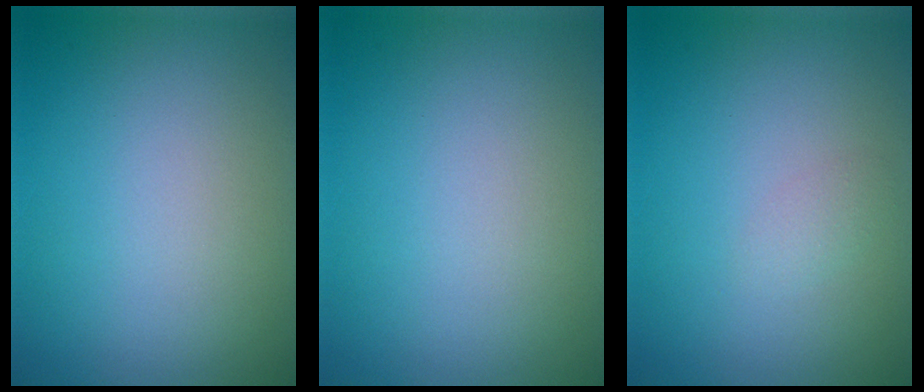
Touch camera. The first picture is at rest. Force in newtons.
{"total": 0.0}
{"total": 0.8, "press": 0.8, "slide": 0.0}